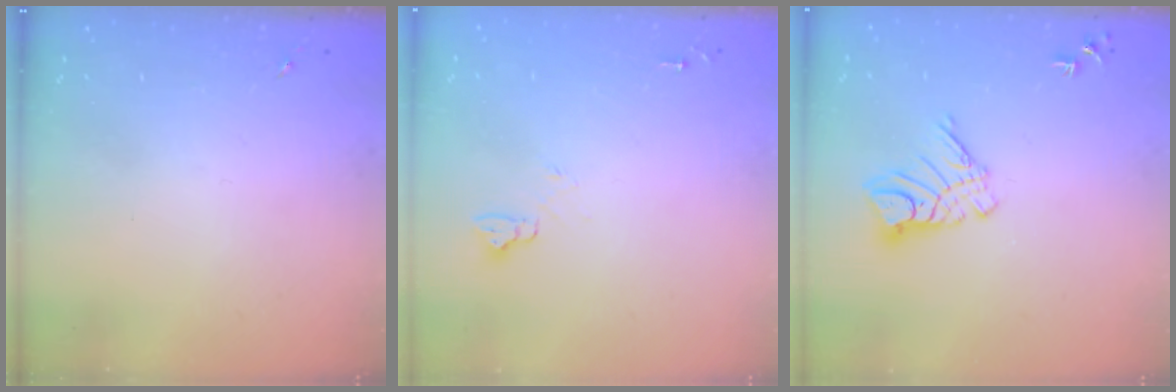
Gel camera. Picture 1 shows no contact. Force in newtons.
{"total": 4.8, "press": 4.8, "slide": 0.6}
{"total": 10.5, "press": 10.4, "slide": 1.0}